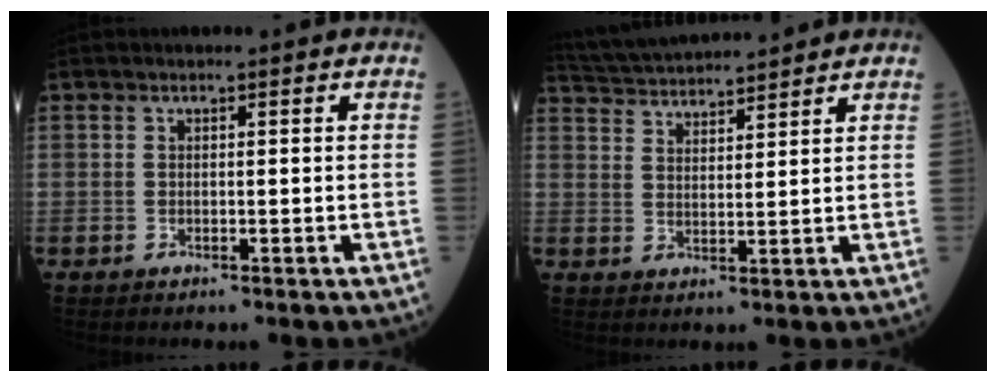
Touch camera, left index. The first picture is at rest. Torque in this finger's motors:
{"motor_torque": [0.00, -0.18, -0.02, 0.00]}